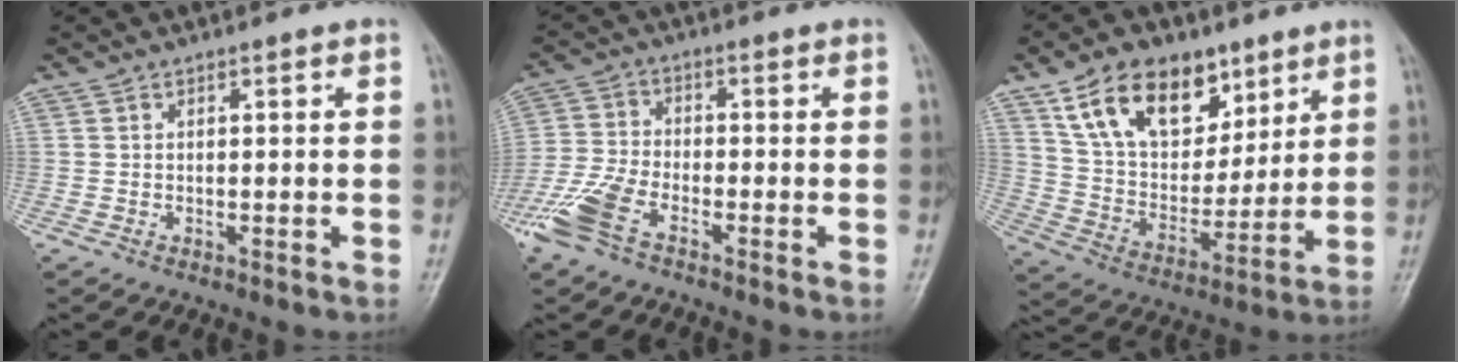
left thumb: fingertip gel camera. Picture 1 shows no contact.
{"total": 8.6, "force": [-5.3, 3.7, 5.6], "torque": [-0.140, 0.010, -0.115]}
{"total": 18.0, "force": [10.2, 11.2, 9.8], "torque": [-0.118, -0.040, 0.188]}